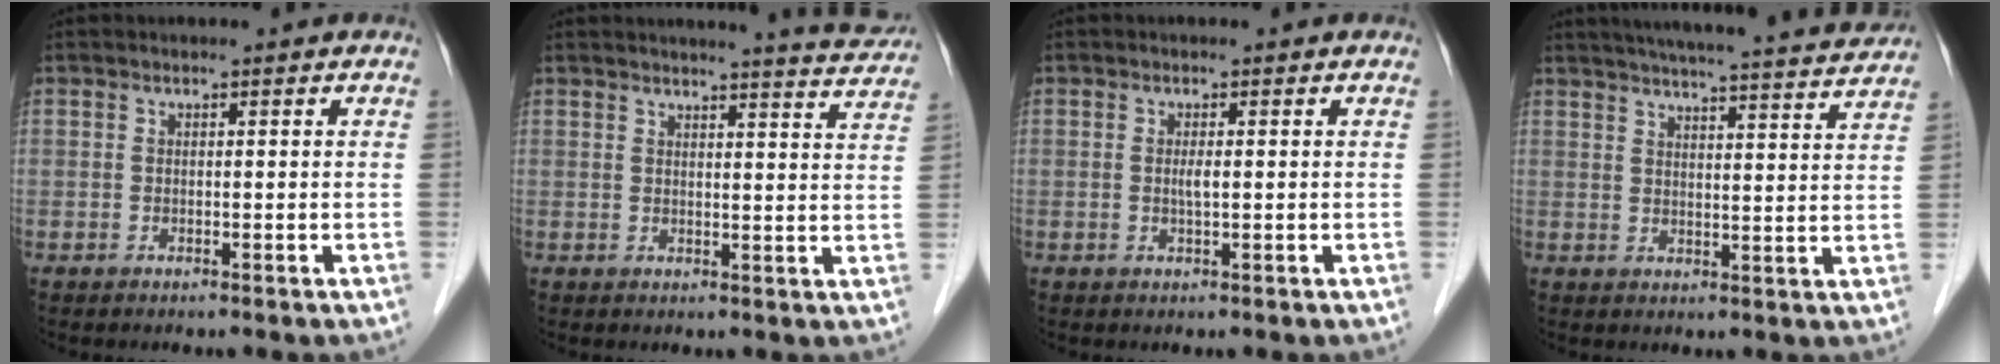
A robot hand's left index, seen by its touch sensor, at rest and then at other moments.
{"total": 9.4, "force": [9.1, -0.4, 2.2], "torque": [-0.029, -0.030, 0.090]}
{"total": 1.2, "force": [0.1, 0.1, 1.2], "torque": [-0.027, -0.001, 0.002]}
{"total": 22.0, "force": [20.4, 0.7, 8.3], "torque": [-0.128, -0.010, 0.256]}